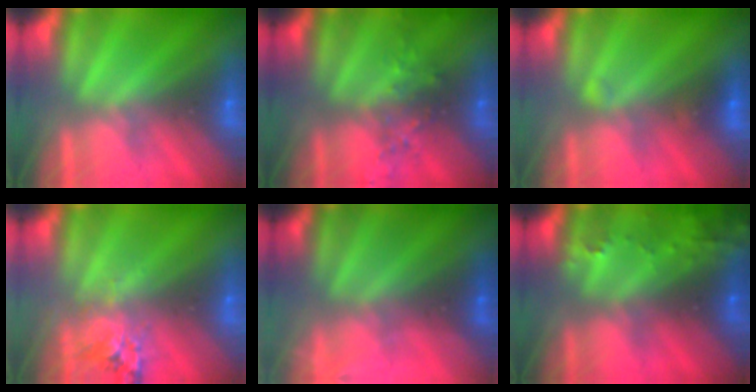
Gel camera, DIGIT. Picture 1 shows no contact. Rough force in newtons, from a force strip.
{"total": 2.4}
{"total": 2.2}
{"total": 2.7}
{"total": 2.9}
{"total": 5.9}